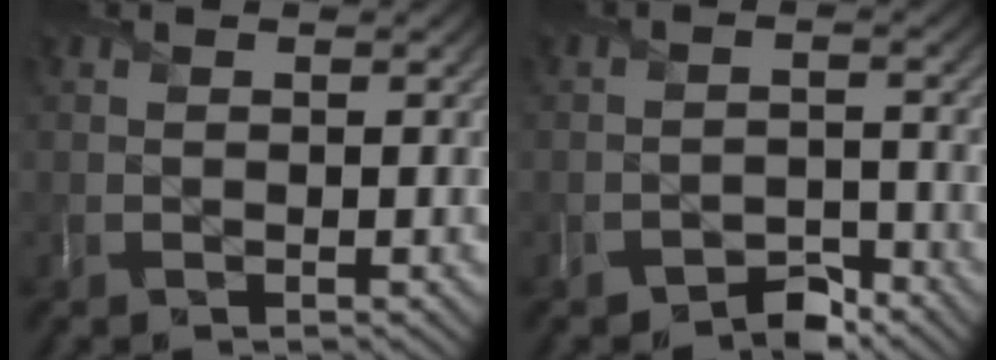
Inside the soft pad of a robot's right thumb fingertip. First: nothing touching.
{"total": 2.9, "force": [-2.6, 1.2, 0.8], "torque": [-0.011, 0.004, -0.051]}